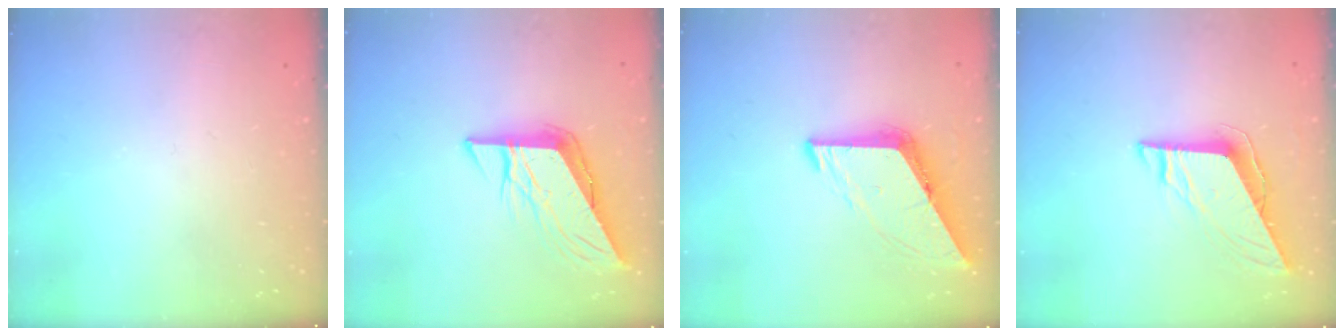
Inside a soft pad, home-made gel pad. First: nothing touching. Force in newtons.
{"total": 9.2, "press": 9.1, "slide": 0.8}
{"total": 7.8, "press": 7.8, "slide": 0.6}
{"total": 8.5, "press": 8.5, "slide": 0.3}